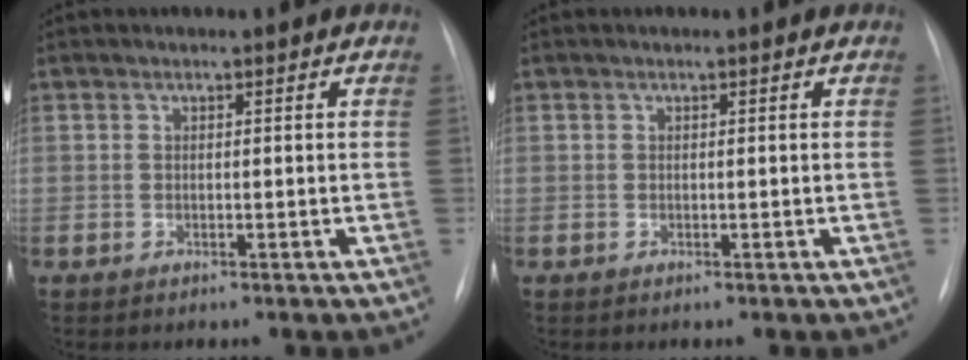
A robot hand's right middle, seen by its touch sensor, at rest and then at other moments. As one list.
[{"total": 0.0}]